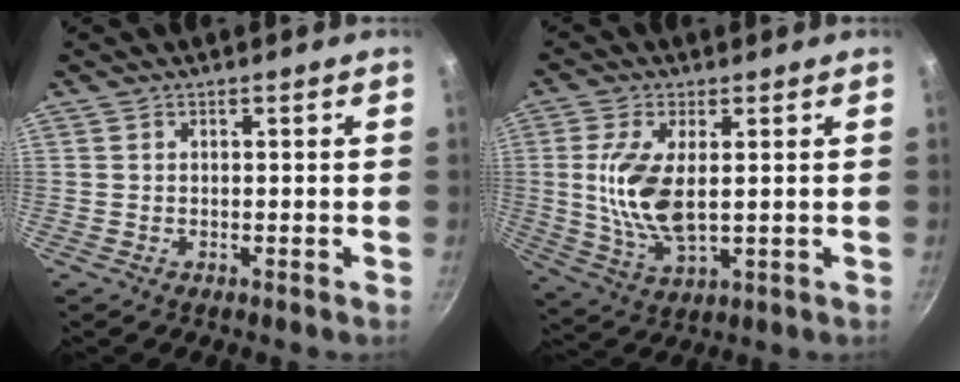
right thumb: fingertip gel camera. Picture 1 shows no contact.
{"total": 11.1, "force": [1.0, 4.9, 9.9], "torque": [-0.208, -0.016, 0.029]}